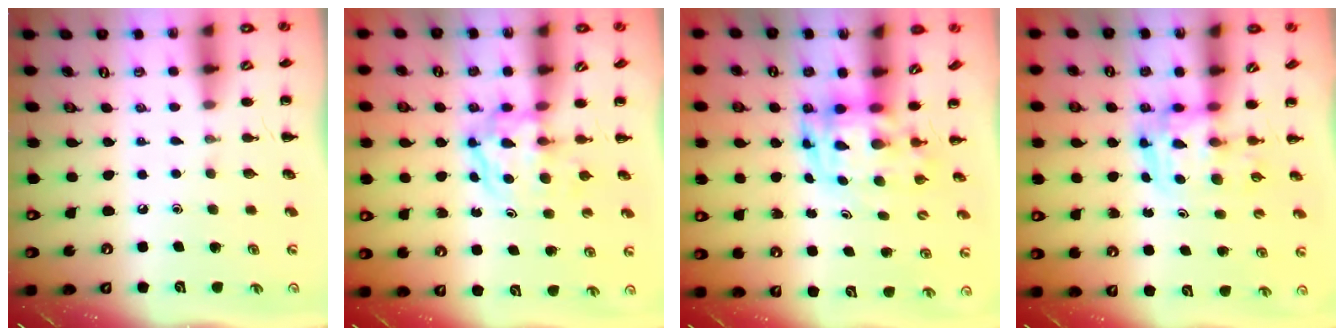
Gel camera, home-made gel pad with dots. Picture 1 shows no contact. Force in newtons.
{"total": 3.9, "press": 3.9, "slide": 0.5}
{"total": 3.5, "press": 3.4, "slide": 0.7}
{"total": 3.5, "press": 3.5, "slide": 0.6}